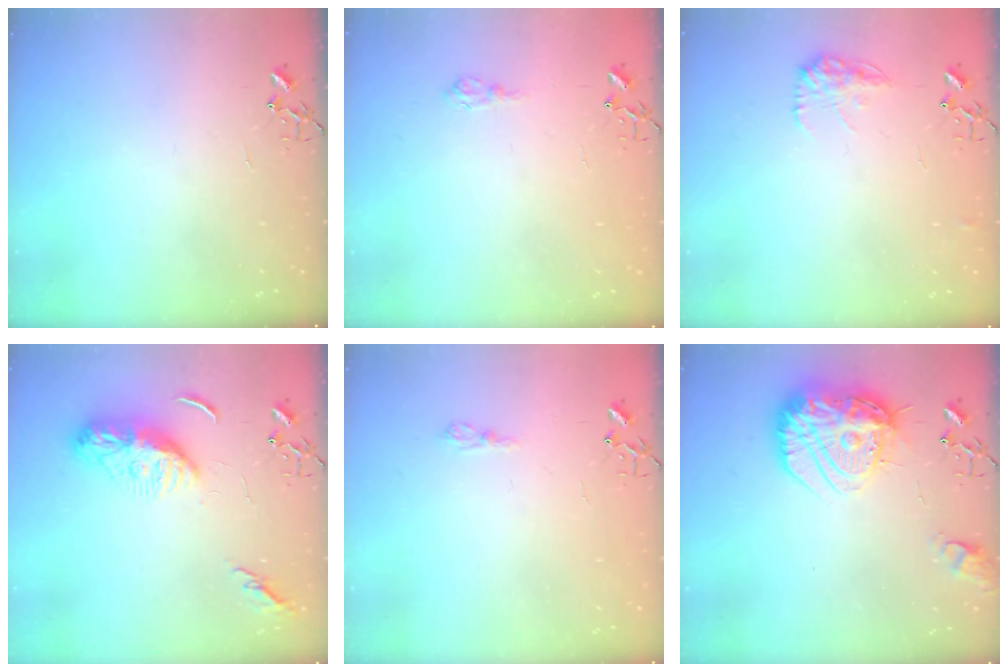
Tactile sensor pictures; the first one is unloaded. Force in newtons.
{"total": 5.2, "press": 5.1, "slide": 0.6}
{"total": 10.4, "press": 10.4, "slide": 0.5}
{"total": 10.5, "press": 10.4, "slide": 1.1}
{"total": 6.6, "press": 6.5, "slide": 1.2}
{"total": 20.4, "press": 20.3, "slide": 1.9}